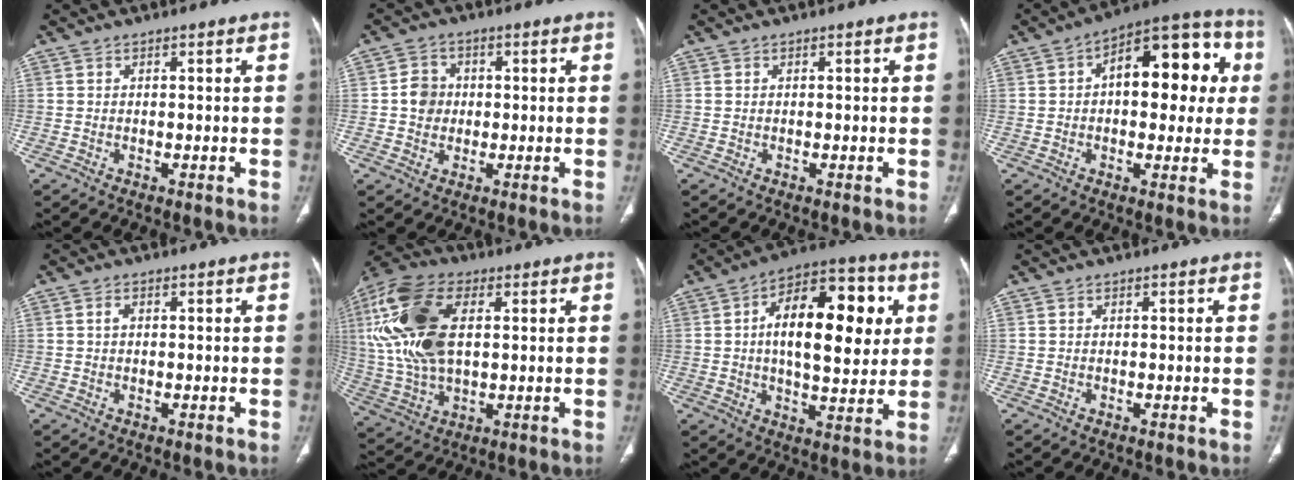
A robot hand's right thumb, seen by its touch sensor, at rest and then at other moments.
{"total": 4.6, "force": [0.1, 4.2, 1.9], "torque": [-0.014, 0.005, -0.003]}
{"total": 0.0}
{"total": 17.9, "force": [2.8, 9.4, 14.9], "torque": [-0.156, 0.034, 0.032]}
{"total": 1.1, "force": [0.2, 0.8, 0.8], "torque": [-0.013, 0.004, 0.003]}
{"total": 19.9, "force": [4.2, 10.9, 16.1], "torque": [-0.352, 0.004, 0.076]}
{"total": 19.8, "force": [3.7, 9.7, 16.9], "torque": [-0.217, 0.014, 0.046]}
{"total": 0.0}